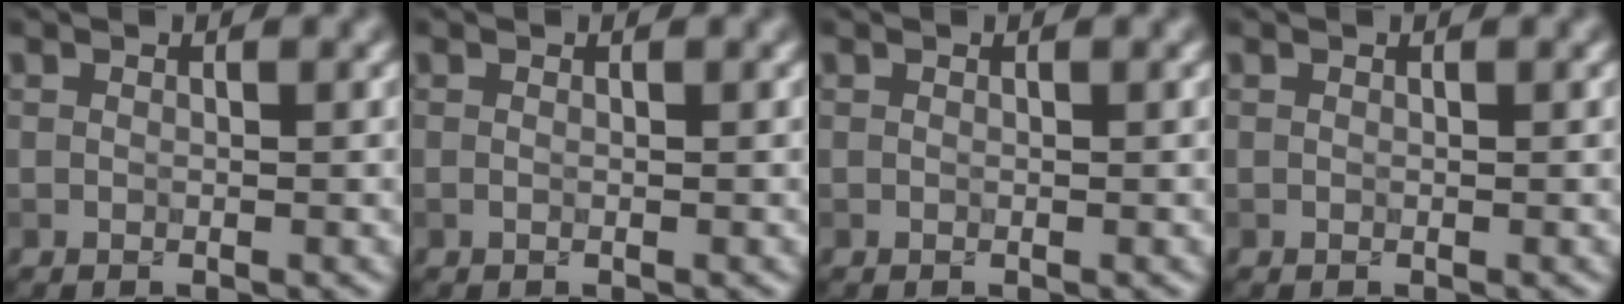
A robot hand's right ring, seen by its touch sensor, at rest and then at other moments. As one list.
[{"total": 0.0}, {"total": 0.0}, {"total": 0.0}]